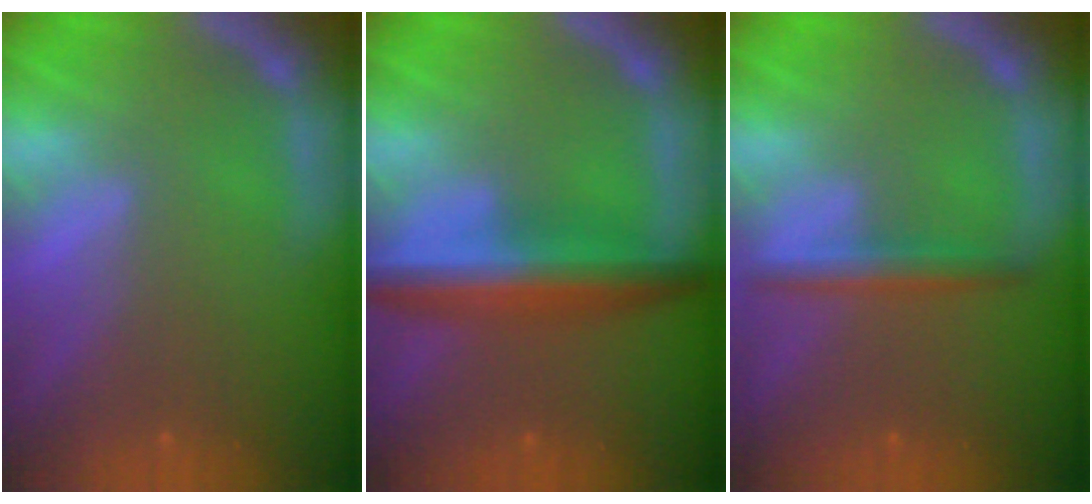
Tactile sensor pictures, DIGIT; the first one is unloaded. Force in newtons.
{"total": 6.0}
{"total": 2.4}